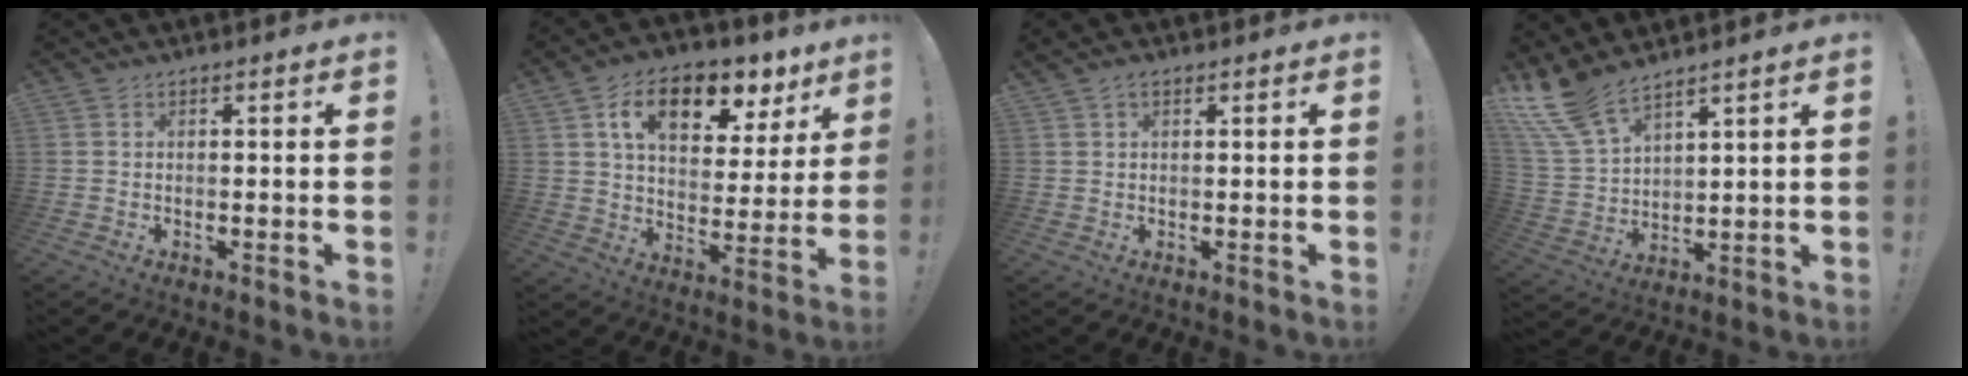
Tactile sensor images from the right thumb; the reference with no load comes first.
{"total": 15.6, "force": [8.7, 8.4, 9.8], "torque": [-0.147, -0.042, 0.147]}
{"total": 1.8, "force": [1.2, 0.8, 1.2], "torque": [-0.015, -0.002, 0.020]}
{"total": 10.9, "force": [9.0, 3.6, 4.8], "torque": [-0.107, -0.049, 0.174]}